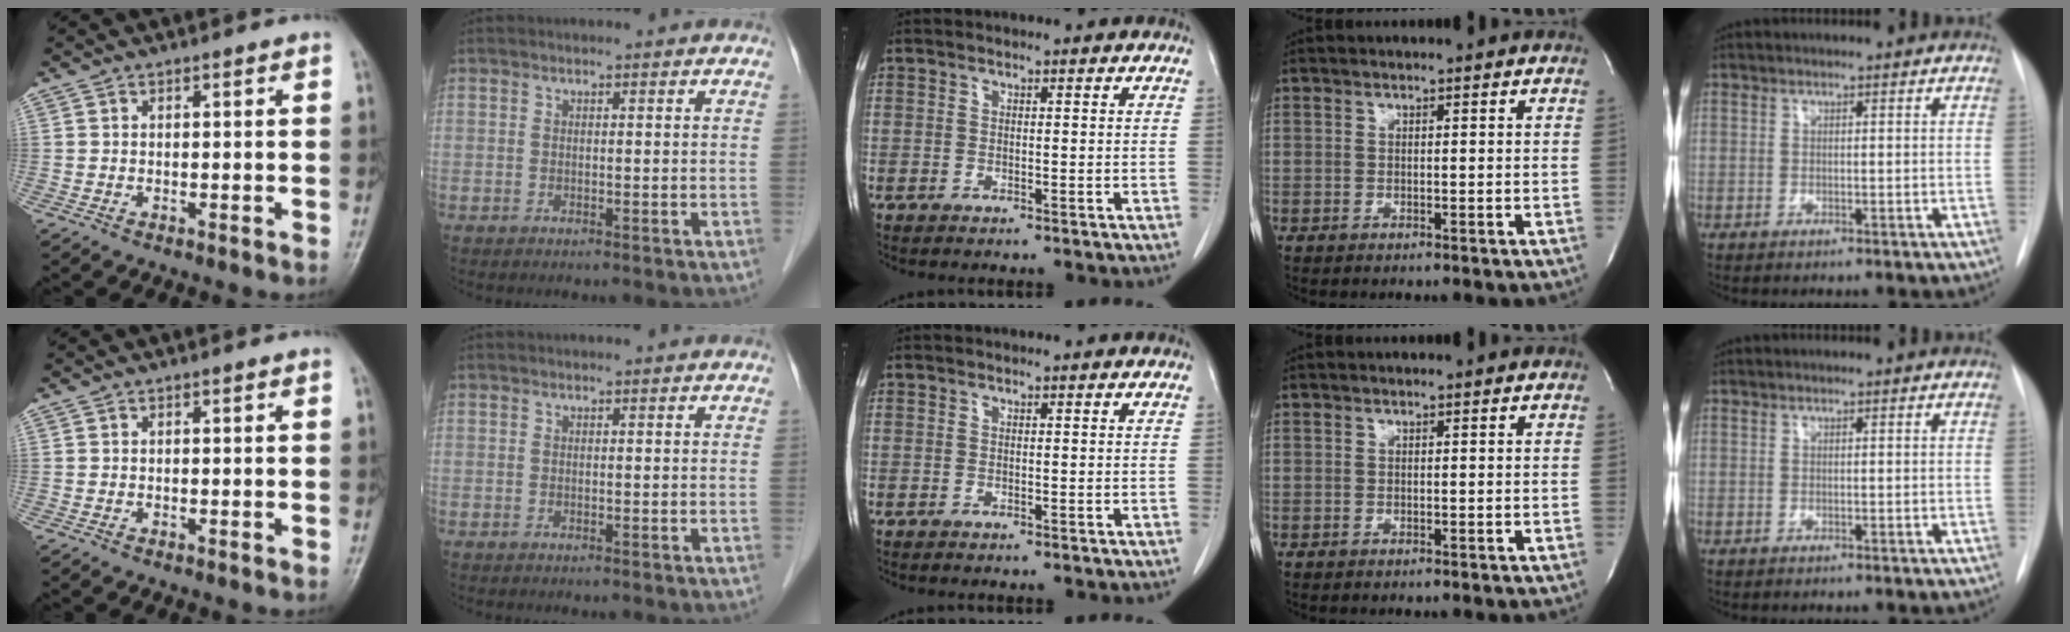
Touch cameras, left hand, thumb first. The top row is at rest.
{}